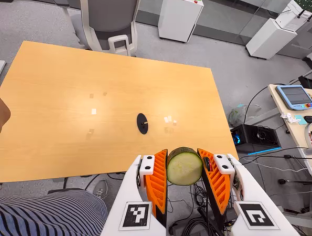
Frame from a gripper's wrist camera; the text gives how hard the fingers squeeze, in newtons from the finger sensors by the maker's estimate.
{"total": 11.2, "left": 10.7, "right": 11.8}